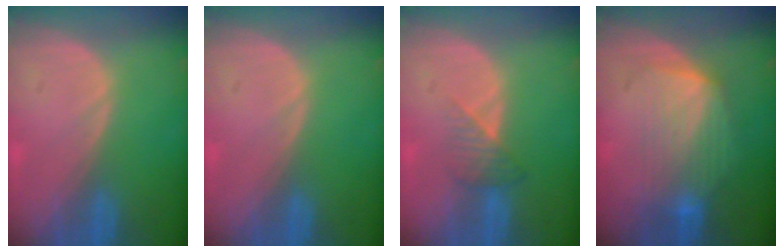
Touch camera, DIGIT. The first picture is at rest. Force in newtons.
{"total": 0.0}
{"total": 3.4, "press": 3.0, "slide": 1.5}
{"total": 7.1, "press": 7.1, "slide": 0.8}